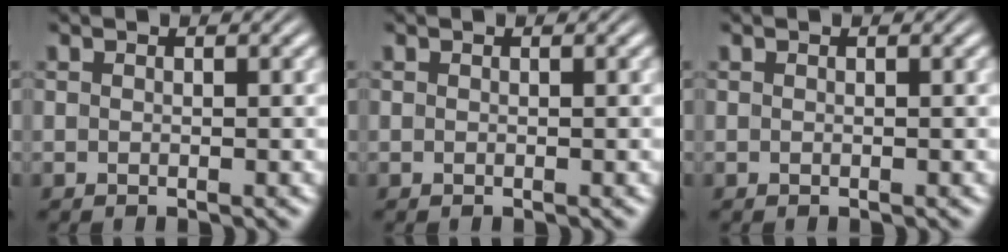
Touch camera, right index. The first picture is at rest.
{"total": 0.0}
{"total": 0.0}